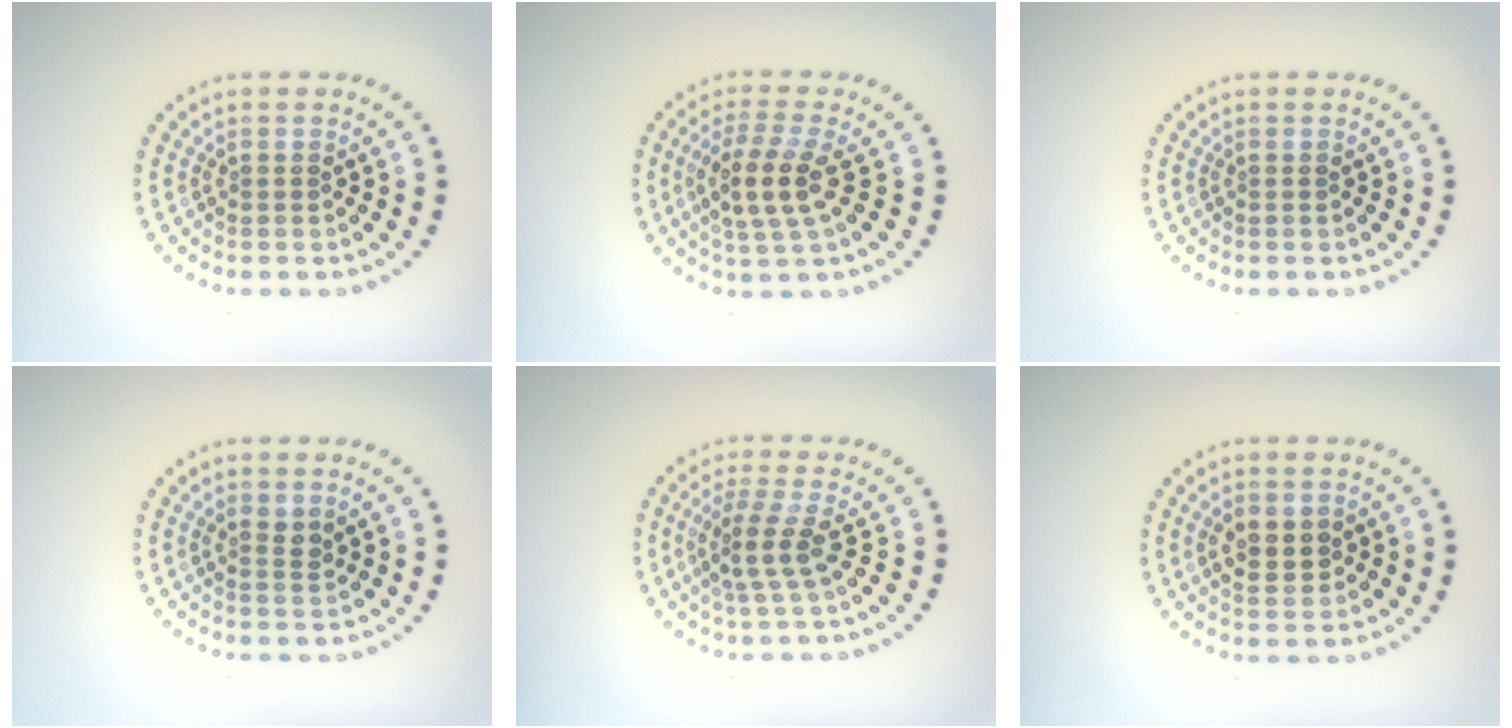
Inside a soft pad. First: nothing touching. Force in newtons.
{"total": 3.9, "press": 3.5, "slide": 1.8}
{"total": 0.0}
{"total": 1.0, "press": 0.8, "slide": 0.7}
{"total": 2.8, "press": 1.9, "slide": 2.0}
{"total": 2.6, "press": 2.6, "slide": 0.2}